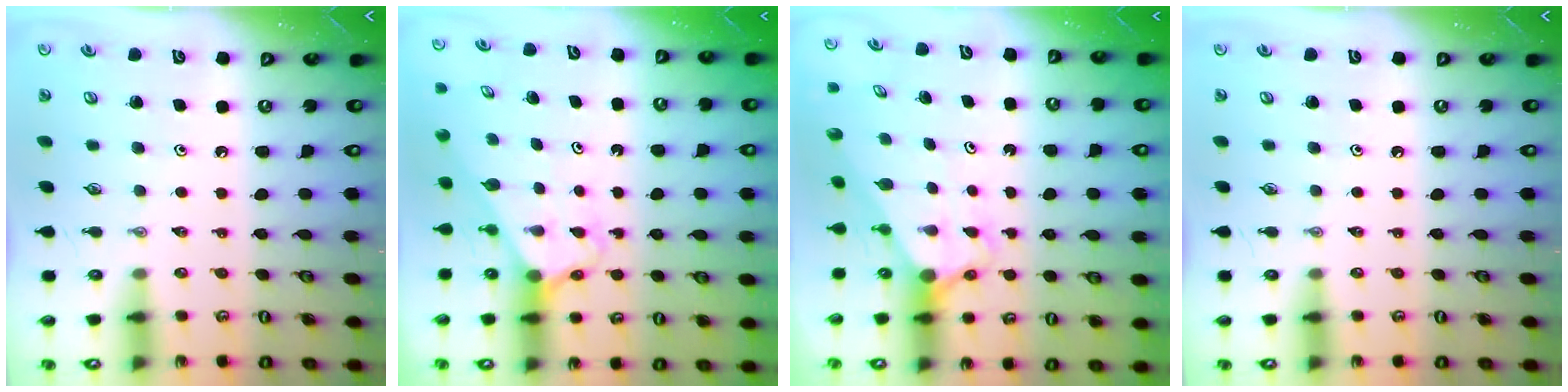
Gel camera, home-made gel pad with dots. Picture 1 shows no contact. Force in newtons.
{"total": 2.5, "press": 2.5, "slide": 0.1}
{"total": 2.6, "press": 2.6, "slide": 0.0}
{"total": 0.0}